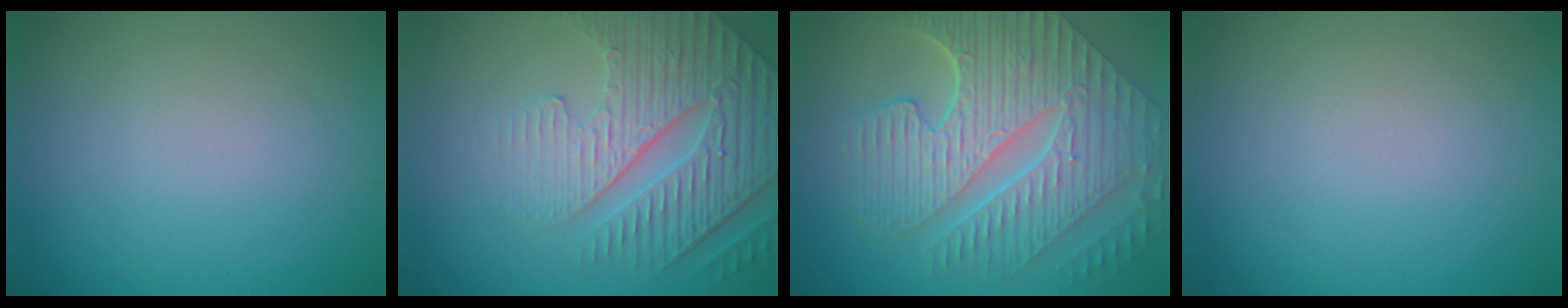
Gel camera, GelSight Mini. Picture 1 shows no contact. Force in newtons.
{"total": 5.1, "press": 4.7, "slide": 1.9}
{"total": 10.3, "press": 7.2, "slide": 7.3}
{"total": 0.0}